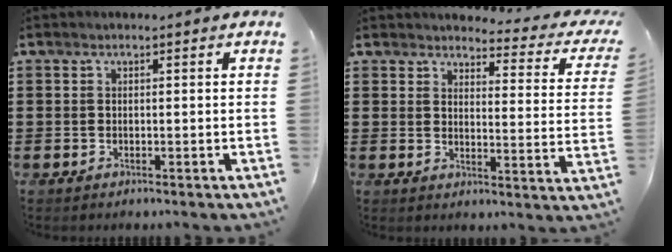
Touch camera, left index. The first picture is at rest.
{"total": 3.3, "force": [3.1, 0.3, 1.1], "torque": [-0.033, -0.023, 0.047]}